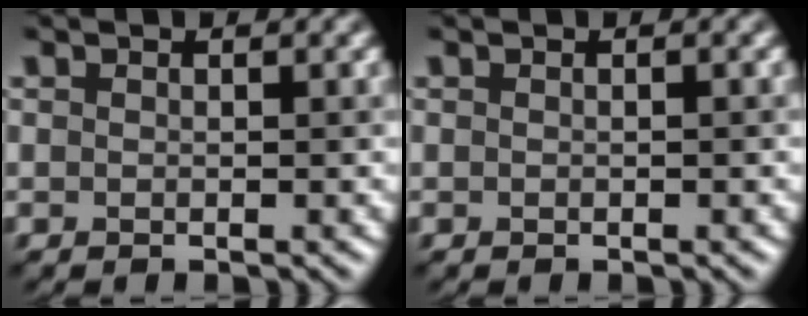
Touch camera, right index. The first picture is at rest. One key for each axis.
{"total": 0.8, "fx": 0.2, "fy": 0.4, "fz": 0.7, "tx": 0.001, "ty": 0.000, "tz": -0.008}